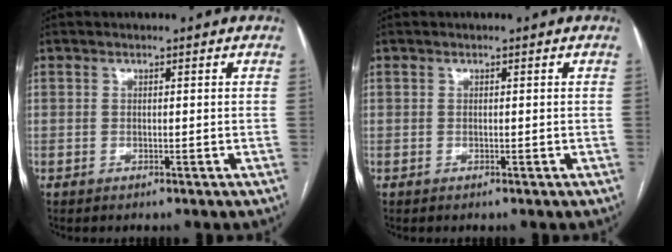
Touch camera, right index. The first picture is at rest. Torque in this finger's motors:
{"motor_torque": [0.02, 0.01, 0.00, 0.00]}